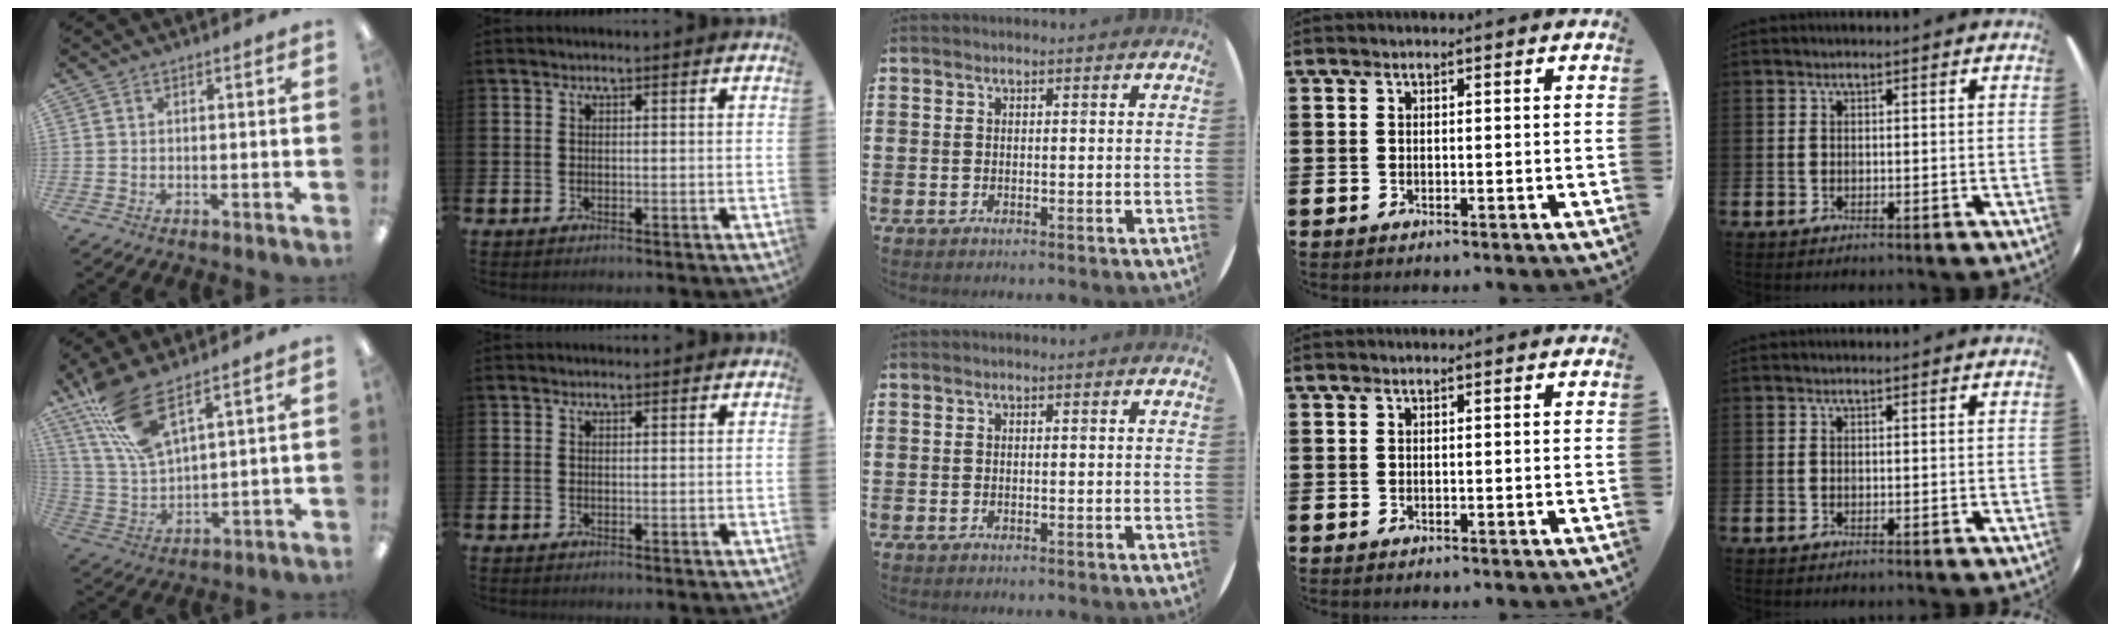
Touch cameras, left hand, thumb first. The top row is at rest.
{"thumb": {"total": 13.8, "force": [9.3, 4.4, 9.2], "torque": [-0.204, -0.034, 0.171]}, "index": {"total": 0.8, "force": [0.8, 0.1, 0.0], "torque": [0.009, -0.002, 0.013]}}